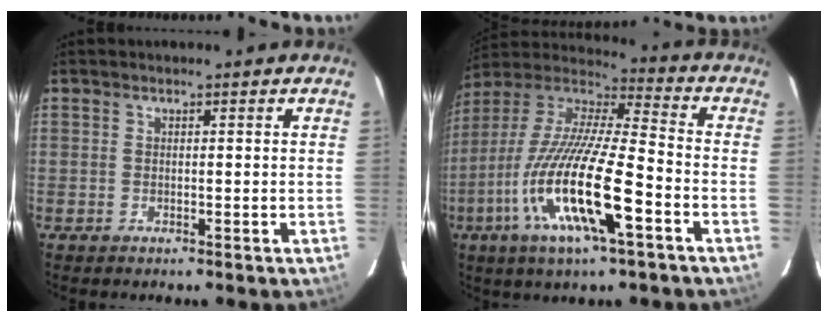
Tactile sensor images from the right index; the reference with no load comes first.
{"total": 21.3, "force": [-8.5, 3.8, 19.2], "torque": [-0.371, -0.037, -0.168]}